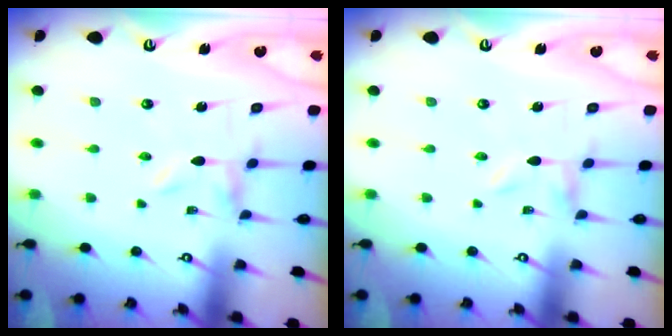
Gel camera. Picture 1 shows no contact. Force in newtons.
{"total": 0.0}